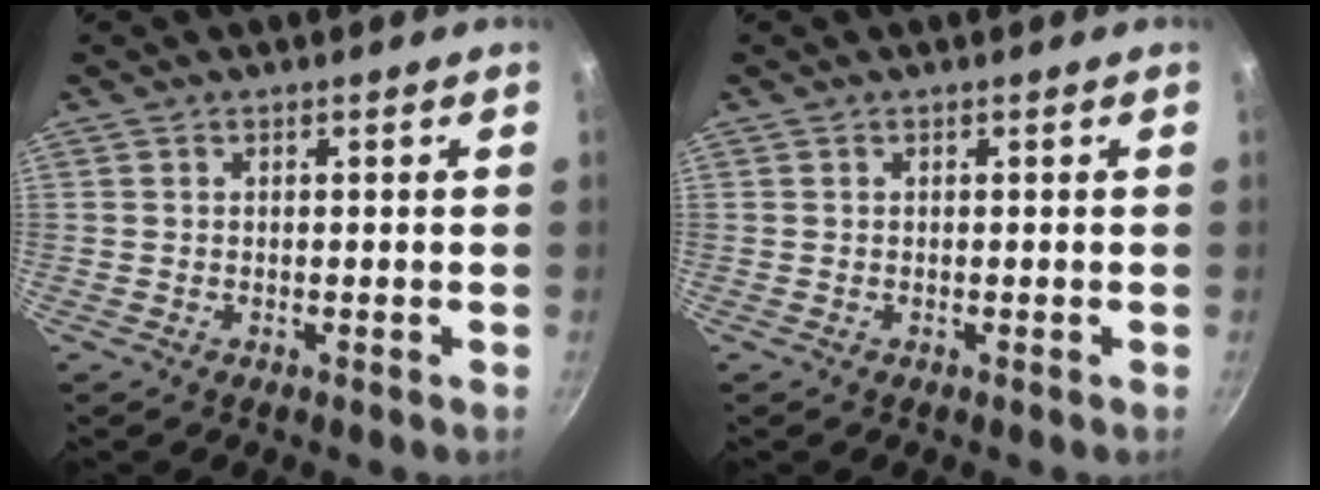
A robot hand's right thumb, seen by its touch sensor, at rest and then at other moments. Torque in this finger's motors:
{"motor_torque": [-0.11, 0.11, 0.08, 0.34, 0.03]}